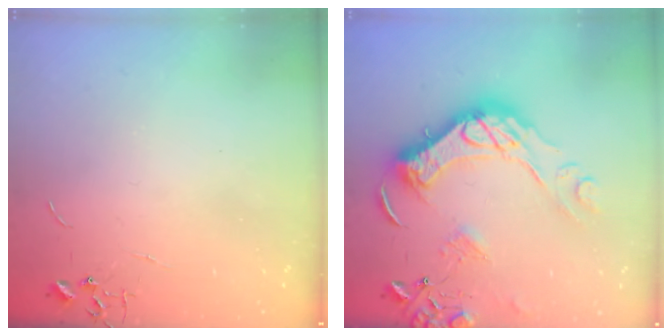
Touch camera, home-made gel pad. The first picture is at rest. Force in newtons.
{"total": 22.1, "press": 22.0, "slide": 2.0}